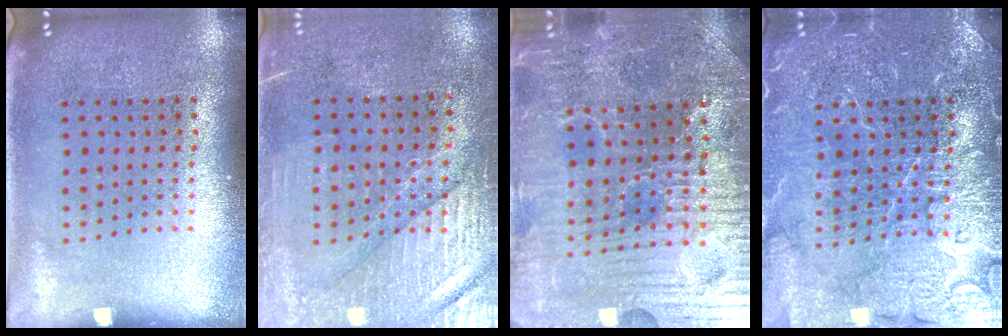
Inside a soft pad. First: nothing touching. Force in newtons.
{"total": 3.4, "press": 3.1, "slide": 1.4}
{"total": 4.6, "press": 4.6, "slide": 0.8}
{"total": 4.5, "press": 4.4, "slide": 0.6}